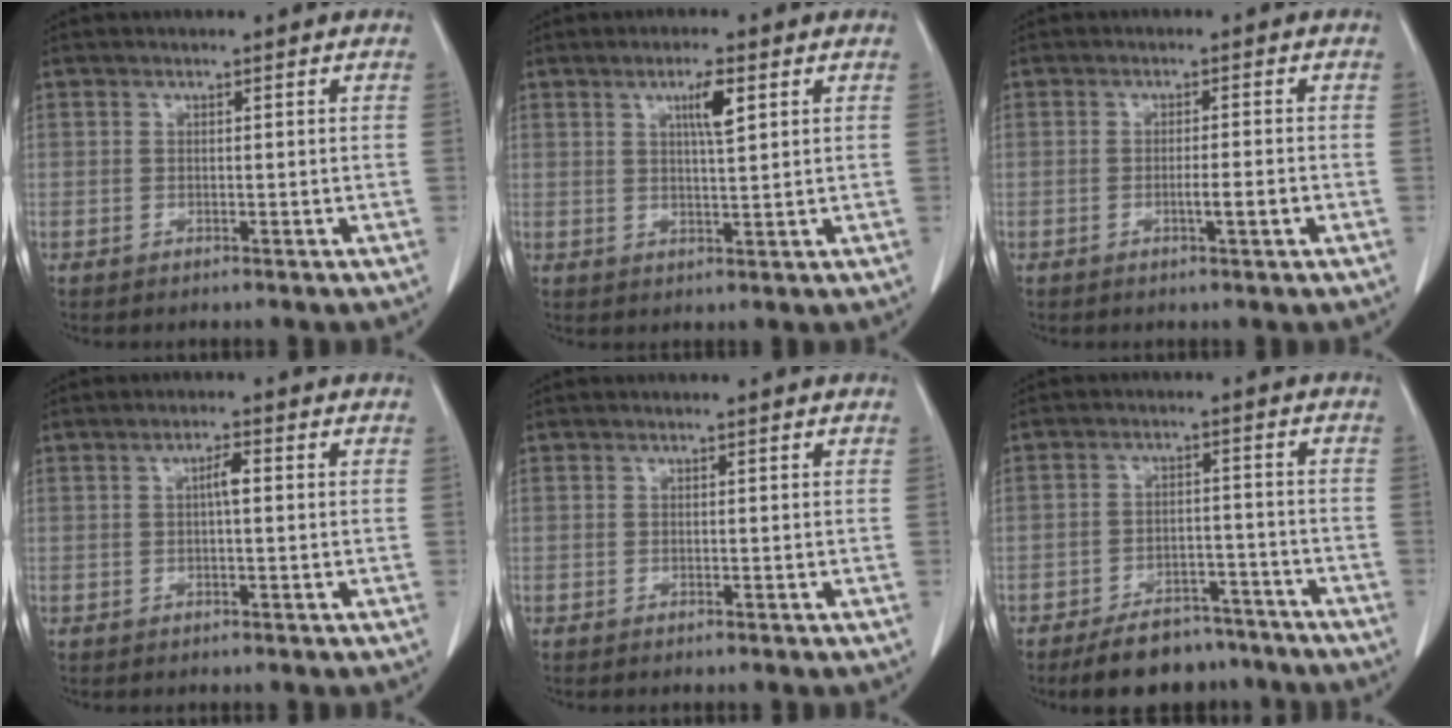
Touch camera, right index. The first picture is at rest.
{"total": 4.2, "force": [1.8, 0.4, 3.8], "torque": [-0.064, -0.001, 0.031]}
{"total": 2.7, "force": [-0.9, -0.1, 2.6], "torque": [-0.044, -0.003, -0.015]}
{"total": 2.2, "force": [0.2, 0.4, 2.2], "torque": [-0.038, 0.004, 0.003]}
{"total": 0.0}
{"total": 9.9, "force": [-8.4, 4.3, 3.0], "torque": [-0.030, 0.012, -0.126]}